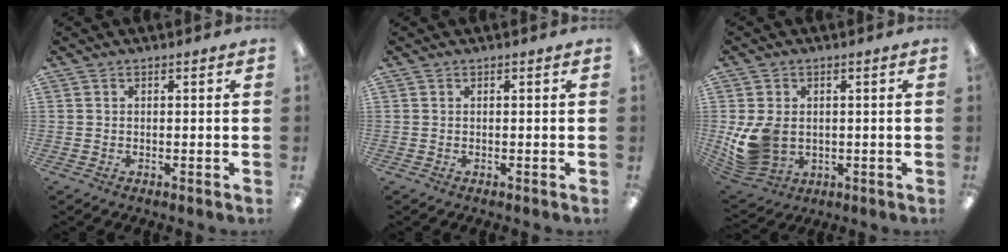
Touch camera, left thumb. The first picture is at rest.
{"total": 0.0}
{"total": 9.5, "force": [-0.4, 7.4, 5.8], "torque": [-0.133, 0.007, -0.001]}